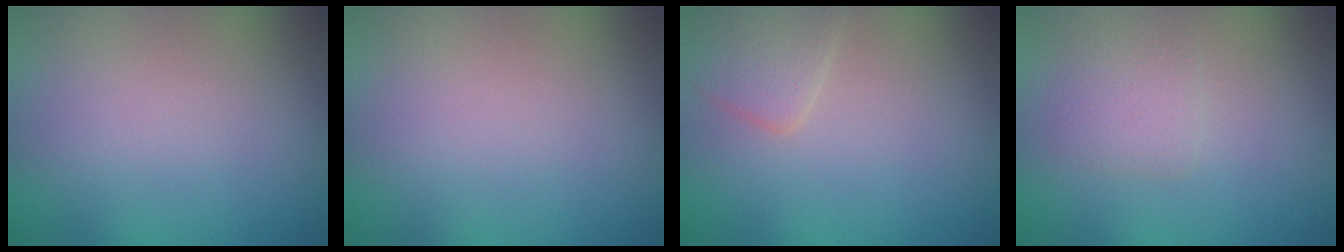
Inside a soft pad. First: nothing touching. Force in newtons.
{"total": 0.0}
{"total": 2.5, "press": 2.5, "slide": 0.3}
{"total": 1.9, "press": 1.9, "slide": 0.1}